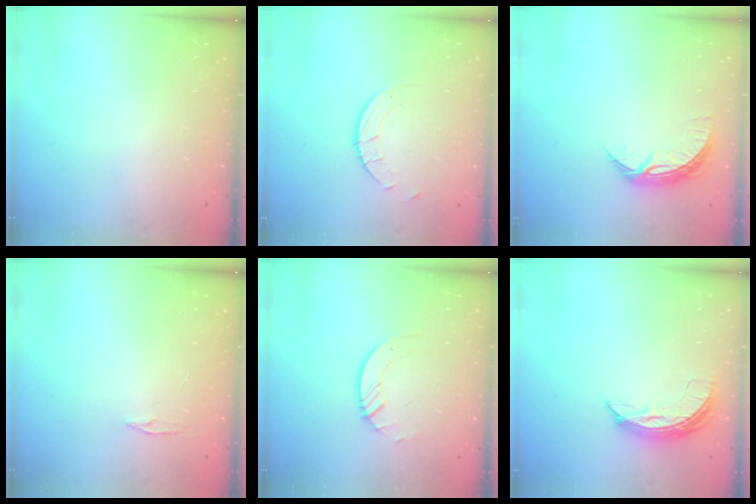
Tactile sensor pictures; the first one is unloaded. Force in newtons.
{"total": 2.5, "press": 2.5, "slide": 0.2}
{"total": 7.6, "press": 7.6, "slide": 0.1}
{"total": 3.8, "press": 3.7, "slide": 0.5}
{"total": 3.0, "press": 3.0, "slide": 0.3}
{"total": 6.7, "press": 6.7, "slide": 0.4}